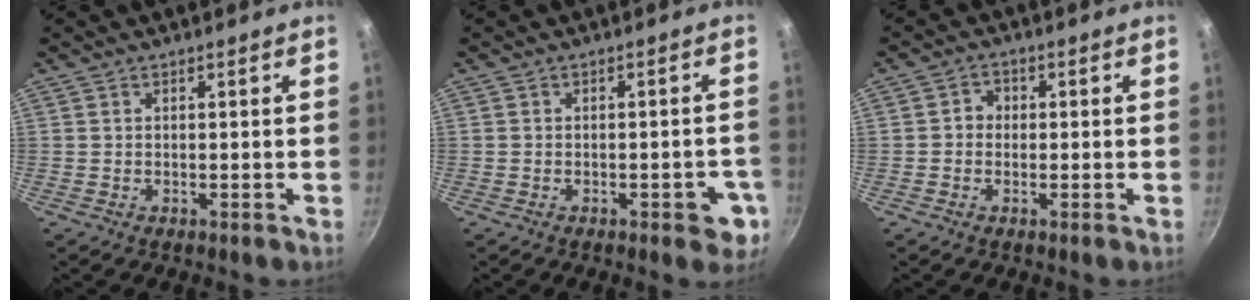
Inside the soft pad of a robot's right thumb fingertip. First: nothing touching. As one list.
[{"total": 5.9, "force": [-2.3, 2.7, 4.7], "torque": [-0.032, 0.015, -0.025]}, {"total": 2.6, "force": [-0.3, 2.3, 1.1], "torque": [-0.002, 0.009, -0.011]}]